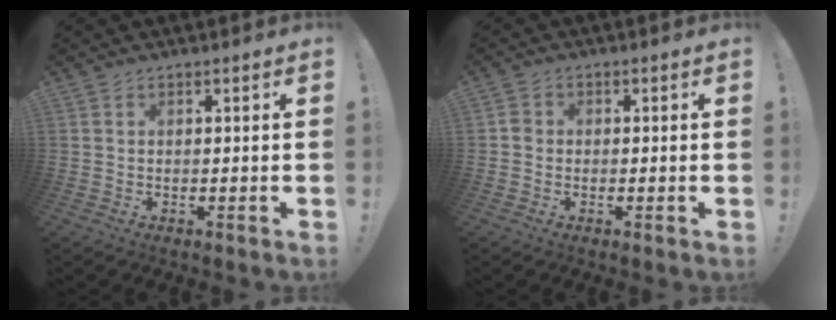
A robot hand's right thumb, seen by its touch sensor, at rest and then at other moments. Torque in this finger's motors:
{"motor_torque": [0.10, -0.05, -0.04, 0.15, 0.00]}